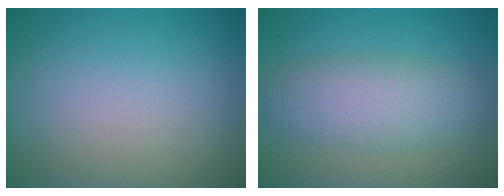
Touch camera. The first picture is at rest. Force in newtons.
{"total": 4.9, "press": 4.9, "slide": 0.1}